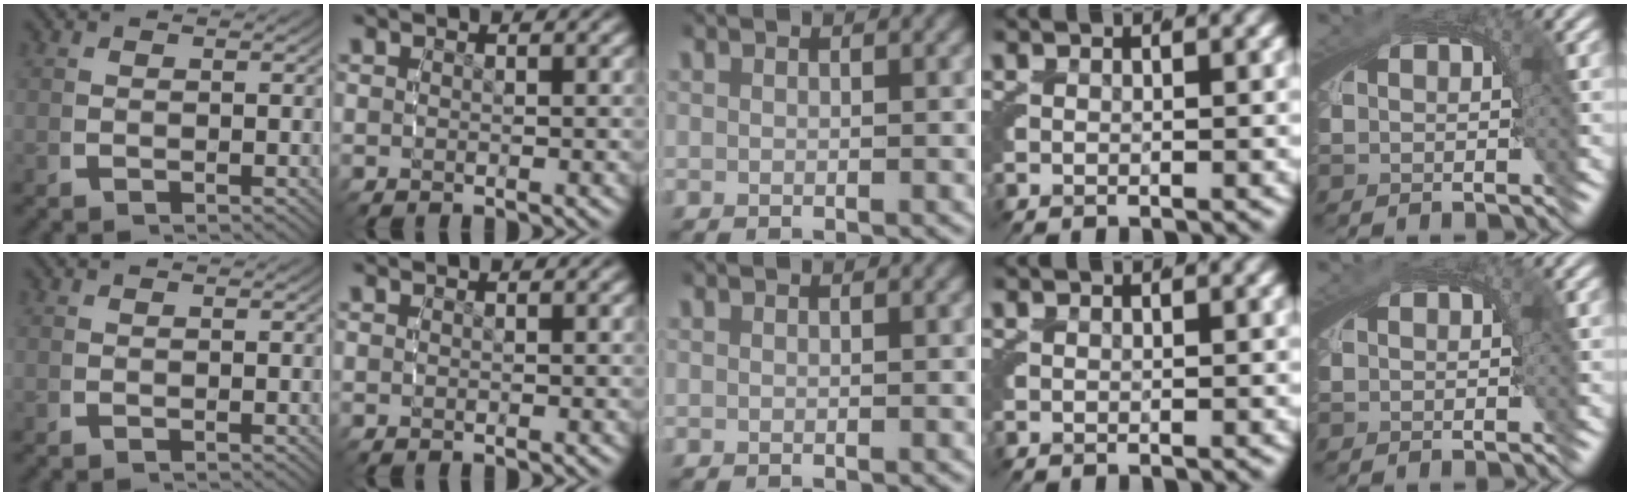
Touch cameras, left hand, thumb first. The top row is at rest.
{}